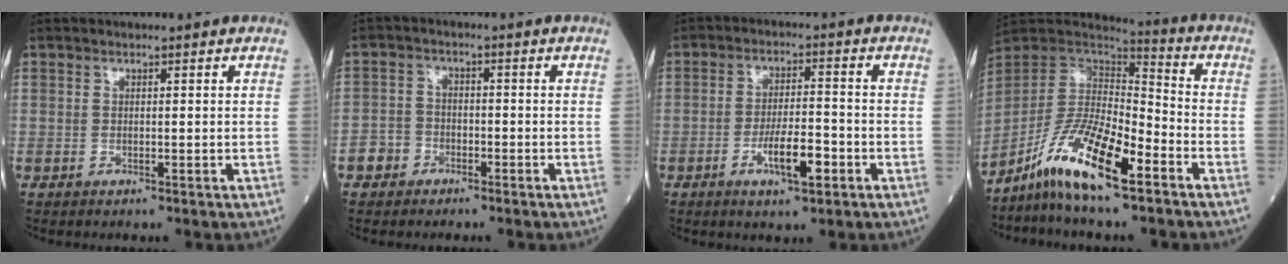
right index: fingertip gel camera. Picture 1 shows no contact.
{"total": 3.5, "force": [-2.2, 2.7, 0.6], "torque": [-0.016, 0.011, -0.047]}
{"total": 6.7, "force": [-2.9, 1.5, 5.8], "torque": [-0.106, -0.001, -0.049]}
{"total": 13.5, "force": [-8.2, 2.6, 10.4], "torque": [-0.204, 0.003, -0.157]}